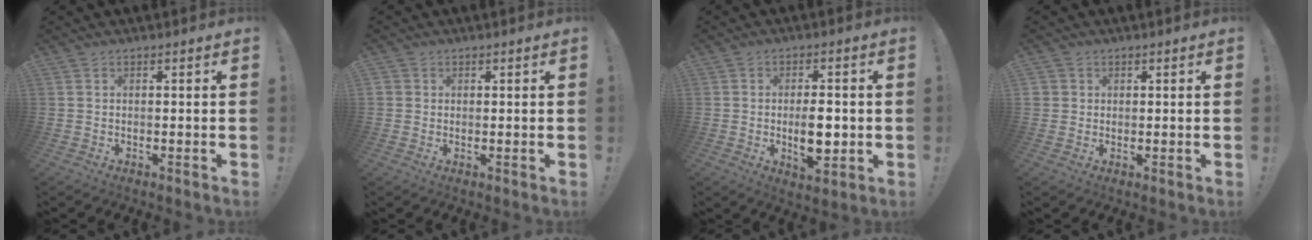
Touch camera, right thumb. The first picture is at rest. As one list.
[{"total": 1.4, "force": [0.5, 1.3, 0.2], "torque": [-0.010, 0.005, 0.011]}, {"total": 8.8, "force": [-1.1, 4.1, 7.7], "torque": [-0.121, -0.005, -0.020]}, {"total": 2.0, "force": [0.8, 1.9, 0.1], "torque": [-0.002, -0.001, 0.014]}]